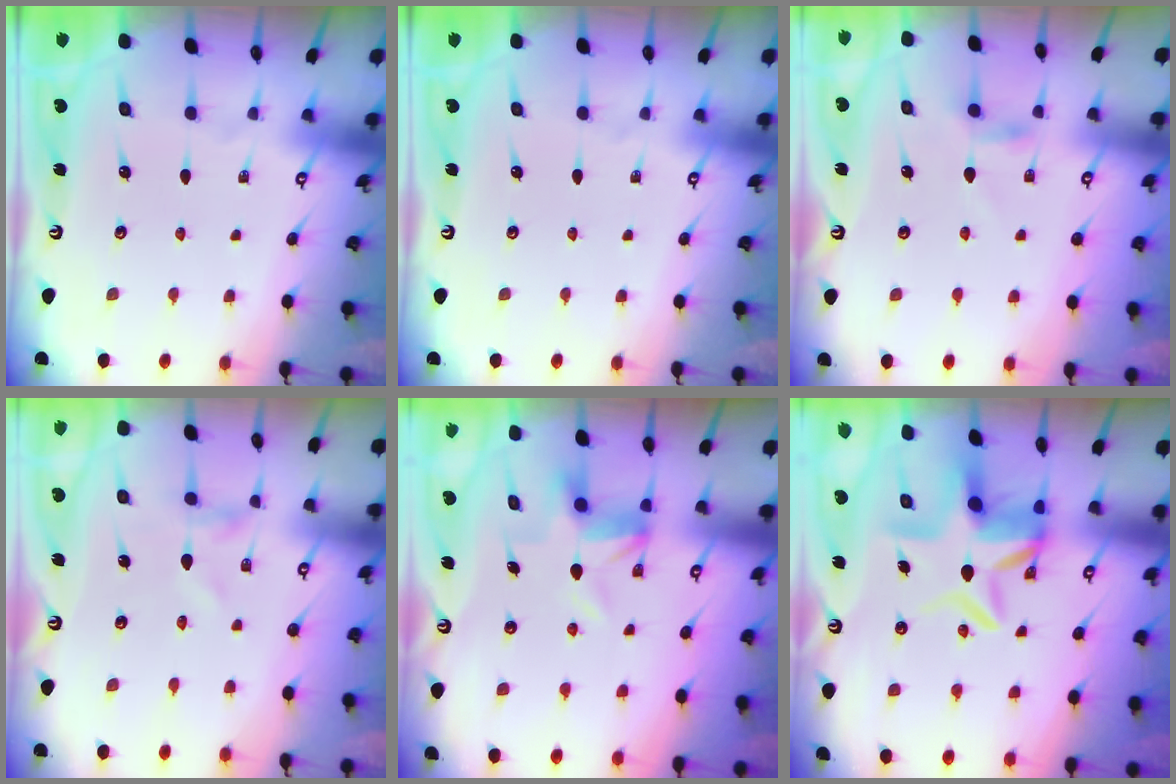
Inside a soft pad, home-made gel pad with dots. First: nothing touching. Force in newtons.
{"total": 0.0}
{"total": 4.2, "press": 4.2, "slide": 0.5}
{"total": 0.0}
{"total": 4.8, "press": 4.8, "slide": 0.3}
{"total": 8.5, "press": 8.4, "slide": 0.8}